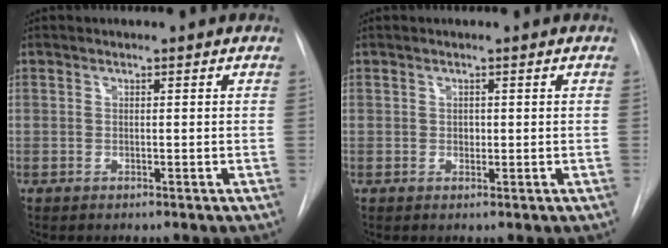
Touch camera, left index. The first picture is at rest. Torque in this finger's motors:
{"motor_torque": [0.28, -0.18, -0.01, 0.00]}